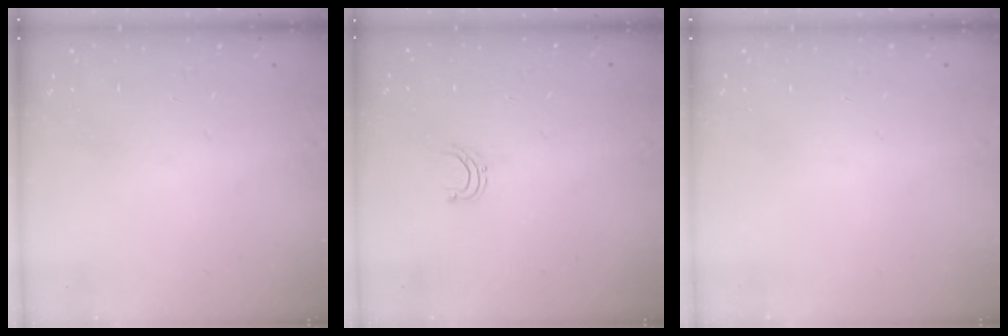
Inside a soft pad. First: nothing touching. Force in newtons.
{"total": 4.3, "press": 4.3, "slide": 0.3}
{"total": 0.0}